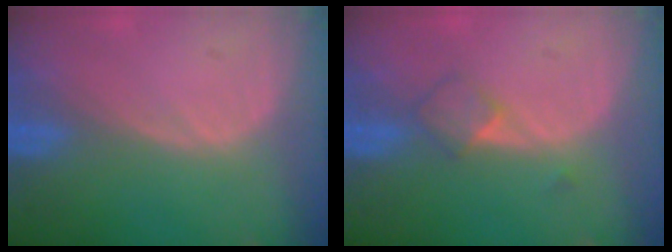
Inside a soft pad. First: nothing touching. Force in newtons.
{"total": 3.0, "press": 2.7, "slide": 1.2}